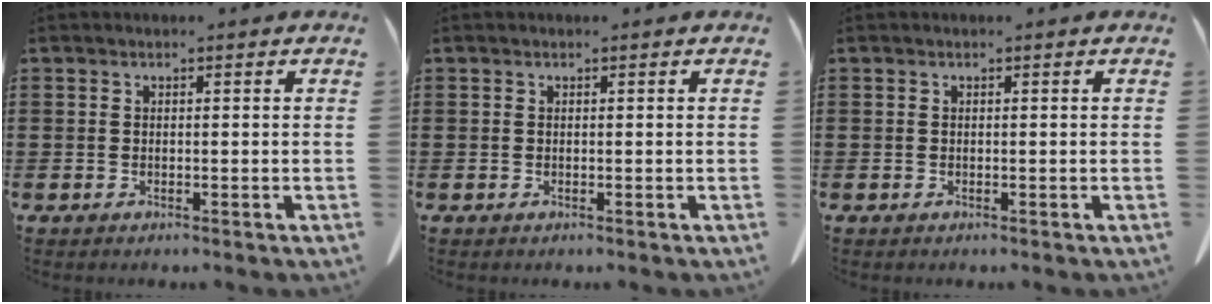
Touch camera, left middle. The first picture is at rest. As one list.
[{"total": 0.0}, {"total": 0.0}]